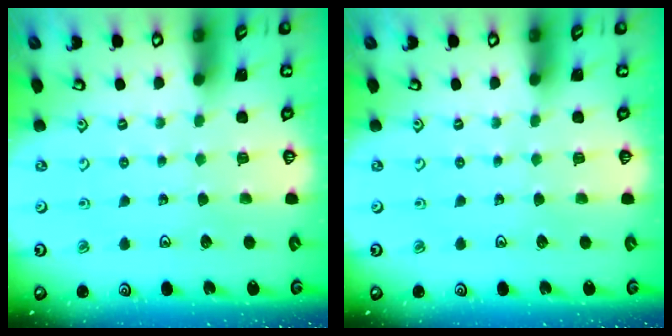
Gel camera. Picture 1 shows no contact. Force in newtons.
{"total": 0.0}